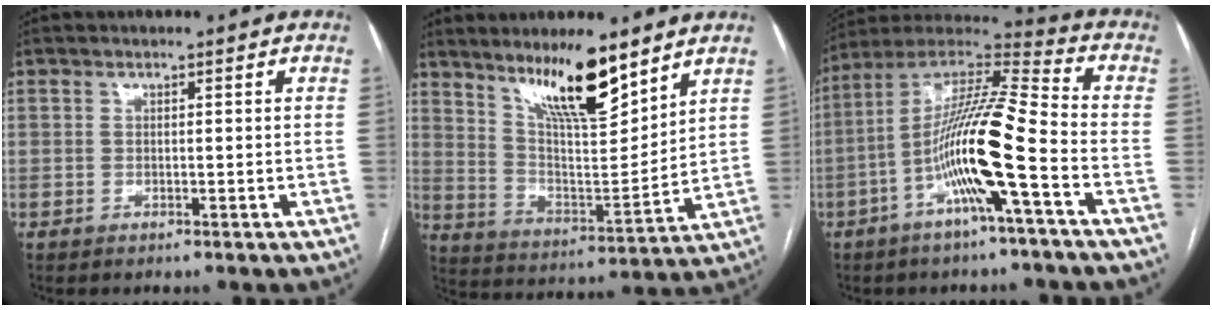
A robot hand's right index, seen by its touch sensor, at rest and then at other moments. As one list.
[{"total": 13.7, "force": [9.8, 2.4, 9.3], "torque": [-0.160, -0.012, 0.179]}, {"total": 16.1, "force": [-5.0, 0.3, 15.3], "torque": [-0.287, 0.010, -0.098]}]